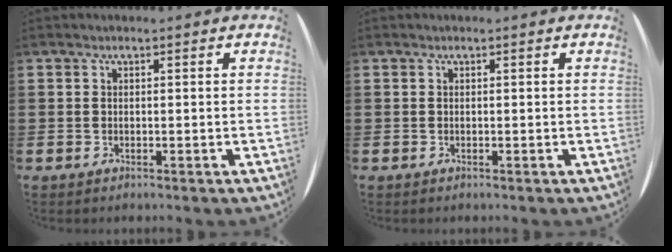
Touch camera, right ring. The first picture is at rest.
{"total": 0.0}